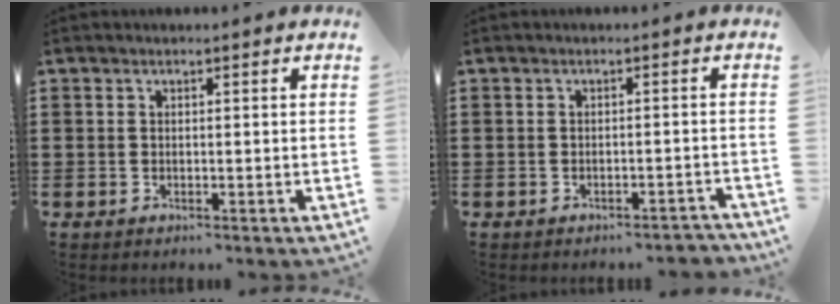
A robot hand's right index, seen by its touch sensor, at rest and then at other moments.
{"total": 1.6, "force": [-1.5, 0.1, 0.5], "torque": [-0.013, -0.002, -0.031]}